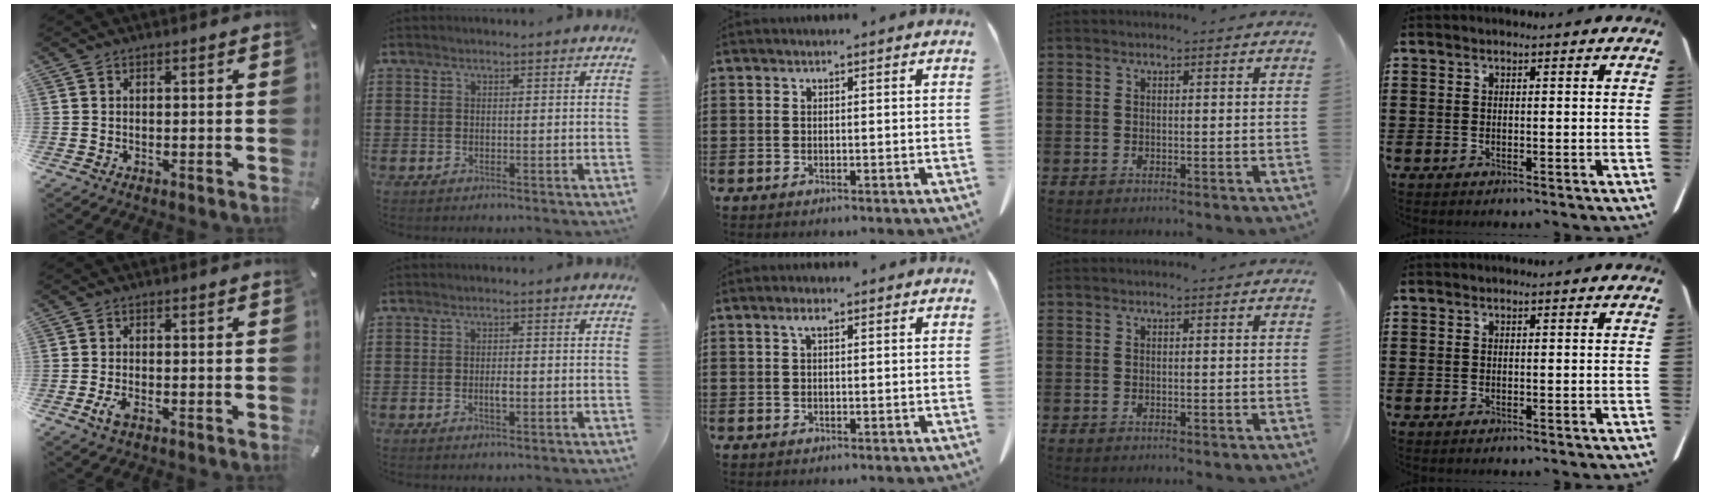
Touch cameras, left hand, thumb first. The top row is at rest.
{"thumb": {"total": 2.5, "force": [-0.9, 0.9, 2.2], "torque": [-0.056, -0.007, -0.021]}, "index": {"total": 1.9, "force": [-0.4, 0.7, 1.7], "torque": [-0.034, 0.002, -0.009]}, "middle": {"total": 1.8, "force": [0.6, 0.6, 1.6], "torque": [-0.033, 0.006, 0.010]}}